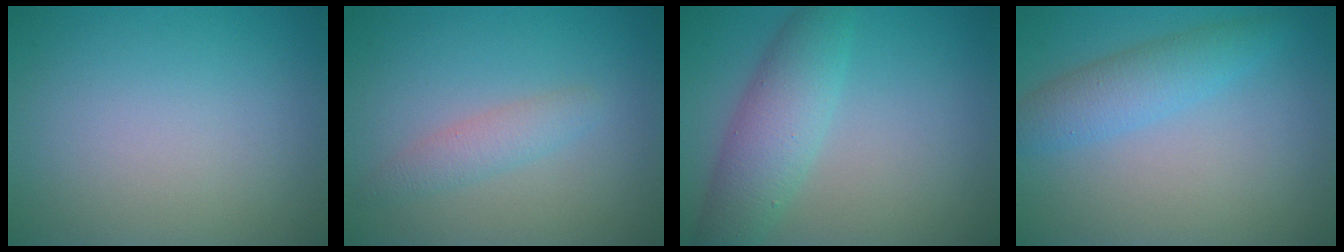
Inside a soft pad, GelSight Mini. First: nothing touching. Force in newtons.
{"total": 1.9, "press": 1.9, "slide": 0.1}
{"total": 4.7, "press": 4.7, "slide": 0.3}
{"total": 3.2, "press": 3.2, "slide": 0.1}